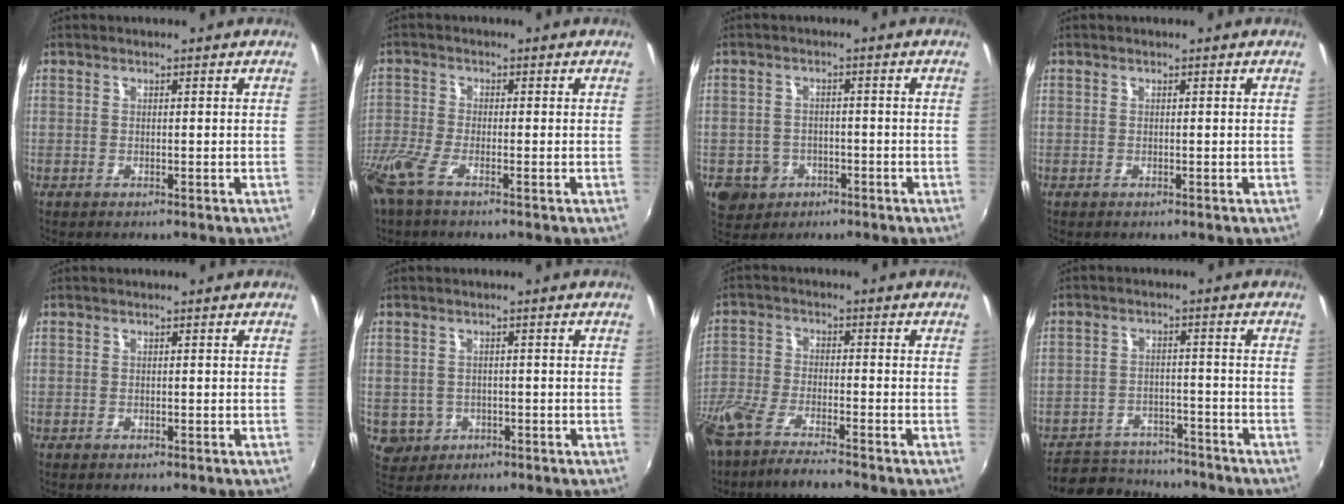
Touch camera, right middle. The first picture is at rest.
{"total": 7.2, "force": [-5.0, 1.5, 5.0], "torque": [-0.125, -0.029, -0.102]}
{"total": 6.3, "force": [-2.6, 5.5, 1.7], "torque": [-0.054, 0.005, -0.034]}
{"total": 0.0}
{"total": 0.0}
{"total": 4.3, "force": [-1.0, 4.0, 1.1], "torque": [-0.032, 0.000, -0.005]}
{"total": 9.9, "force": [-8.3, 1.3, 5.3], "torque": [-0.132, -0.028, -0.155]}
{"total": 12.0, "force": [-10.3, 5.3, 3.1], "torque": [-0.086, 0.015, -0.143]}